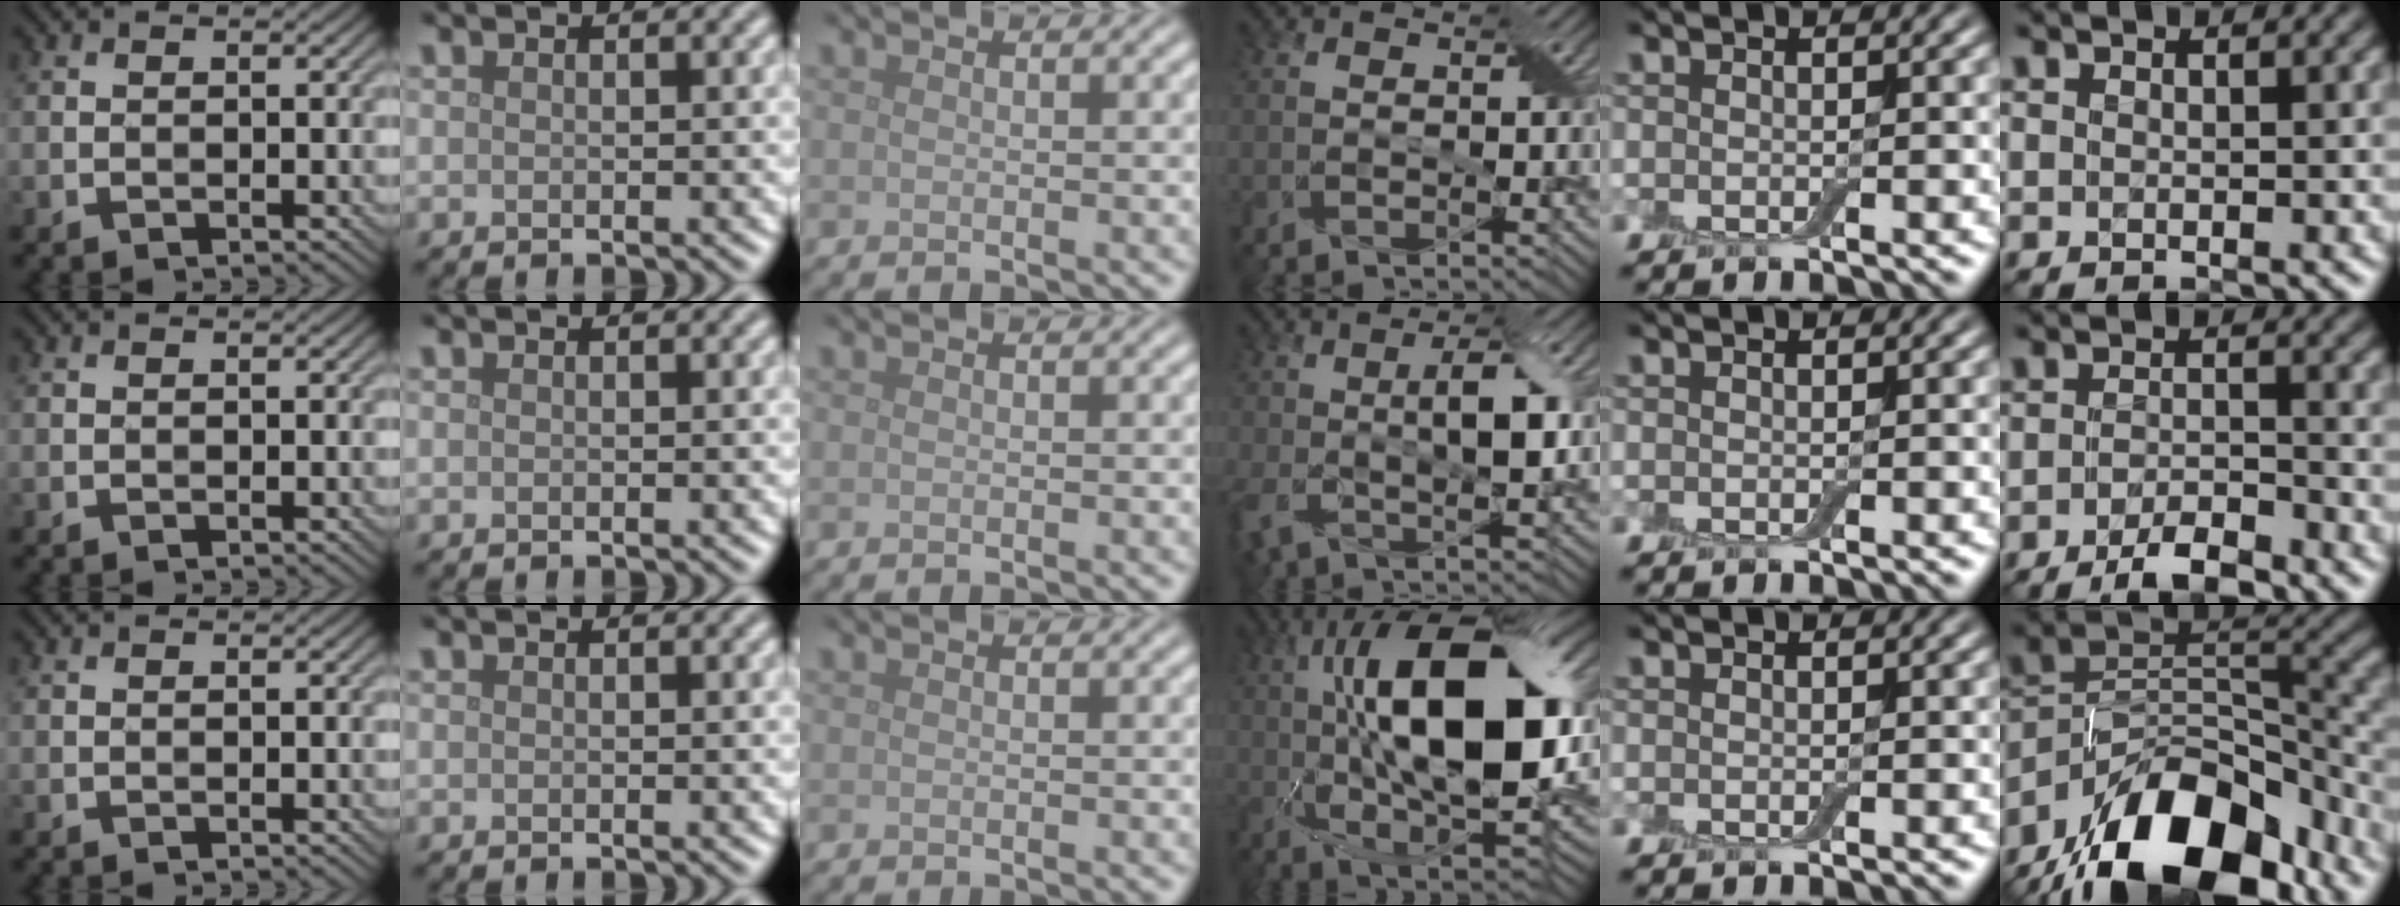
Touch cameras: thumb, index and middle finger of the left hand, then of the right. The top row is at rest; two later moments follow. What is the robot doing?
{"motion": "close", "object": "airpods case & airpods"}